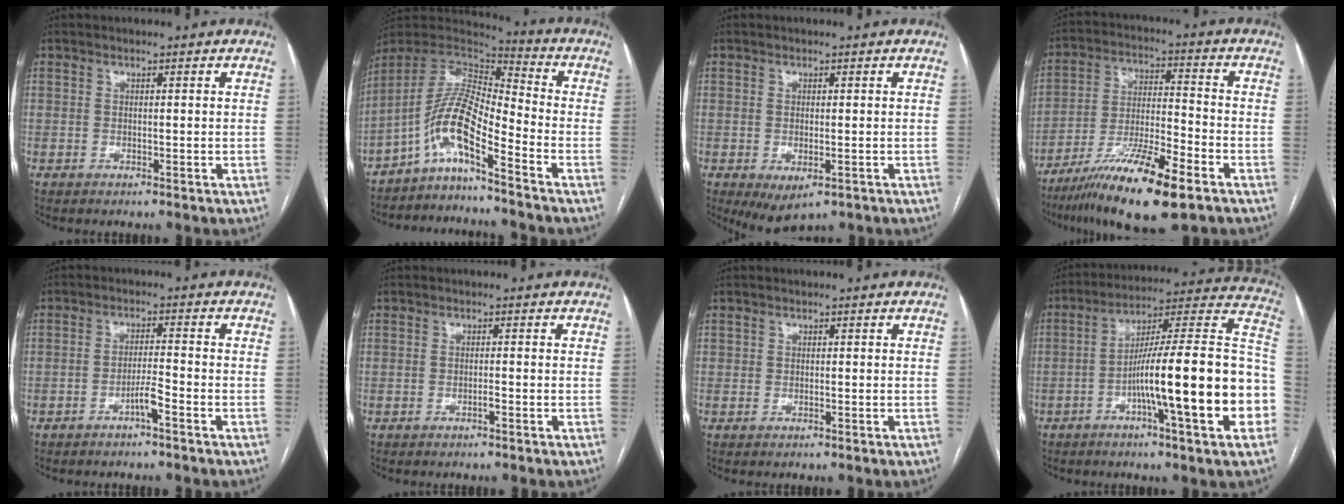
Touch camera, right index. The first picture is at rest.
{"total": 10.4, "force": [-6.5, 1.1, 8.1], "torque": [-0.162, 0.022, -0.123]}
{"total": 4.5, "force": [-2.0, 2.1, 3.4], "torque": [-0.048, -0.011, -0.018]}
{"total": 15.7, "force": [-9.7, 1.8, 12.1], "torque": [-0.228, -0.030, -0.172]}
{"total": 2.9, "force": [-1.8, 0.0, 2.3], "torque": [-0.040, 0.000, -0.033]}
{"total": 0.6, "force": [-0.4, 0.1, 0.5], "torque": [-0.011, 0.000, -0.006]}
{"total": 0.5, "force": [0.2, 0.5, 0.1], "torque": [0.005, 0.001, 0.000]}
{"total": 23.2, "force": [-5.8, 1.7, 22.4], "torque": [-0.261, 0.021, -0.087]}